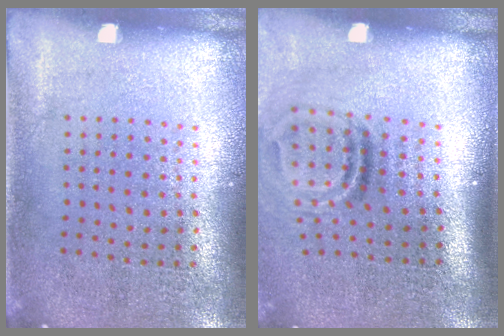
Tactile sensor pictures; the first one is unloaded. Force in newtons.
{"total": 1.8, "press": 1.0, "slide": 1.5}